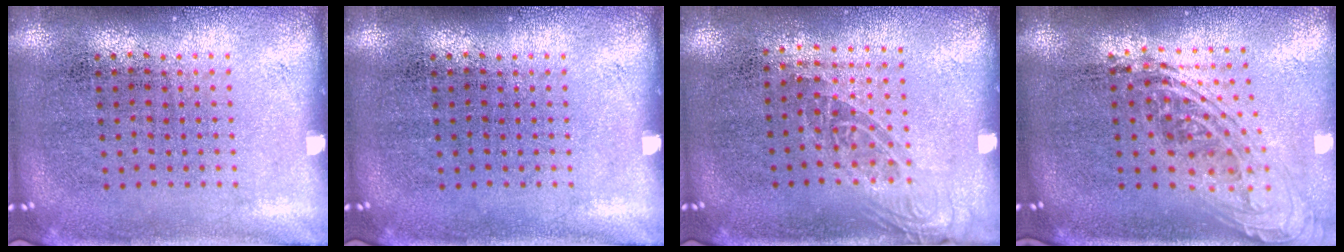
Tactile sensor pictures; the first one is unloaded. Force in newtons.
{"total": 0.0}
{"total": 1.3, "press": 1.0, "slide": 0.9}
{"total": 2.2, "press": 1.6, "slide": 1.5}